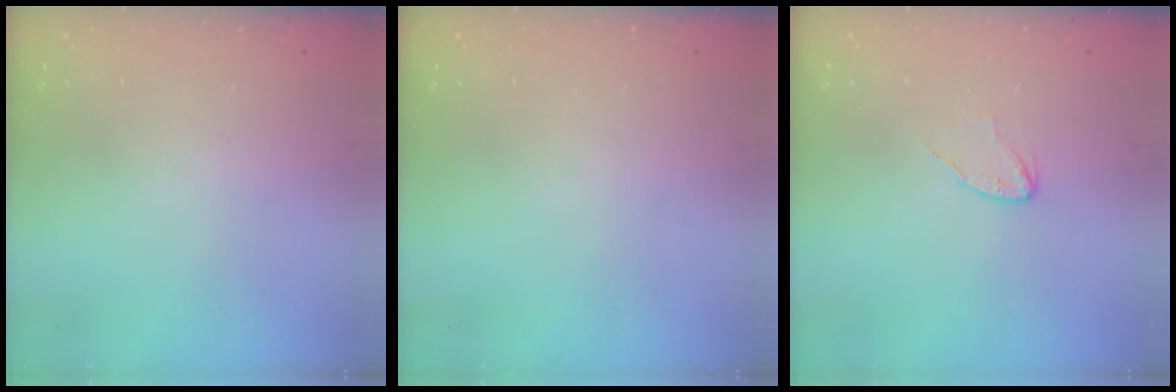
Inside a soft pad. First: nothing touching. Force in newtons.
{"total": 0.0}
{"total": 3.8, "press": 3.8, "slide": 0.4}